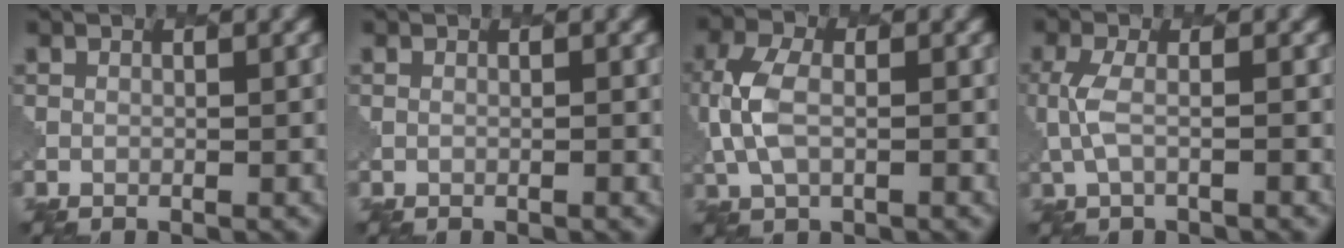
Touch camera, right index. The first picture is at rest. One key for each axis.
{"total": 1.1, "fx": 0.4, "fy": -0.7, "fz": -0.7, "tx": 0.007, "ty": 0.006, "tz": -0.006}
{"total": 3.5, "fx": 0.3, "fy": 2.1, "fz": 2.8, "tx": -0.088, "ty": 0.005, "tz": -0.013}
{"total": 1.3, "fx": 0.2, "fy": -0.4, "fz": 1.2, "tx": -0.048, "ty": 0.003, "tz": -0.014}